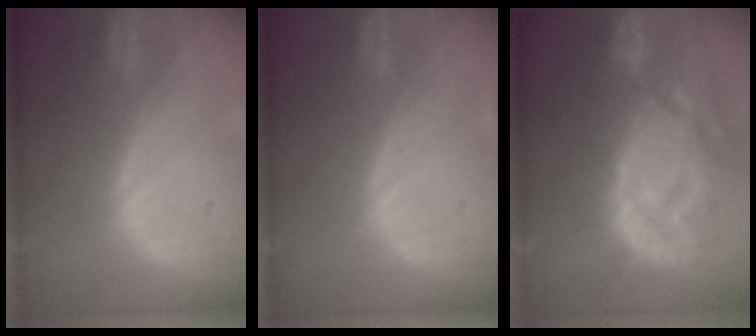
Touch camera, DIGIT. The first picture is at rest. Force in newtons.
{"total": 0.0}
{"total": 14.4, "press": 12.4, "slide": 7.3}